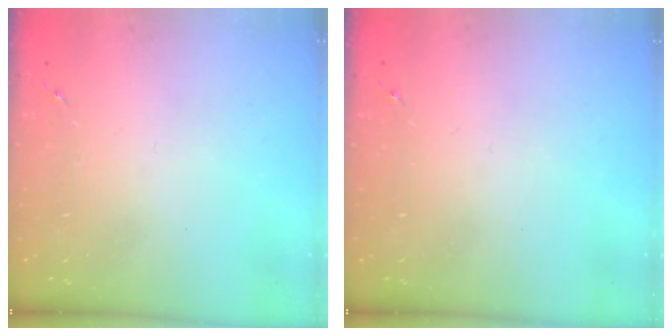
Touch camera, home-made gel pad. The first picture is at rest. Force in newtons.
{"total": 0.0}